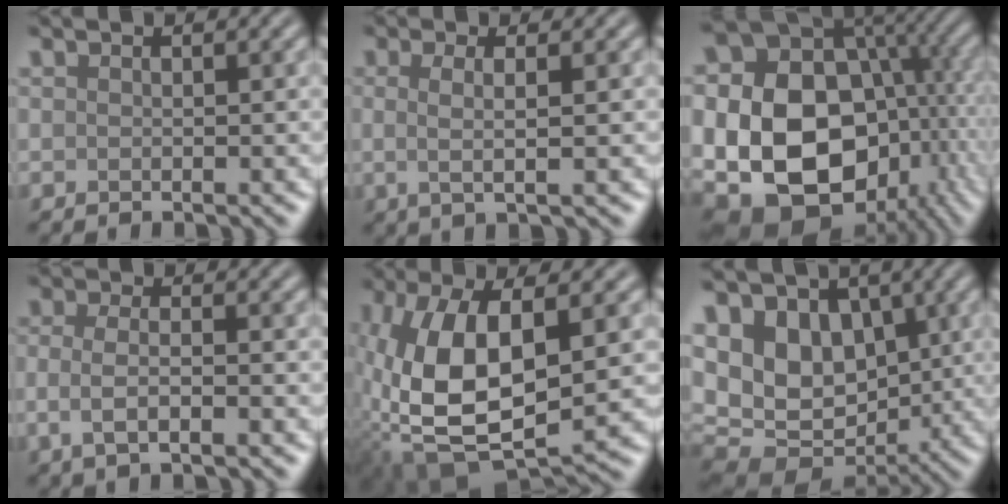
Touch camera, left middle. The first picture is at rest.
{"total": 2.6, "force": [0.1, 0.7, 2.5], "torque": [-0.048, -0.001, 0.000]}
{"total": 21.9, "force": [-2.4, 16.7, 14.1], "torque": [-0.277, -0.021, -0.025]}
{"total": 3.1, "force": [-0.9, 1.2, 2.7], "torque": [-0.057, -0.003, -0.021]}
{"total": 12.9, "force": [-0.3, 6.7, 11.0], "torque": [-0.234, -0.017, 0.000]}
{"total": 11.2, "force": [2.0, 8.5, 7.1], "torque": [-0.129, 0.013, 0.034]}